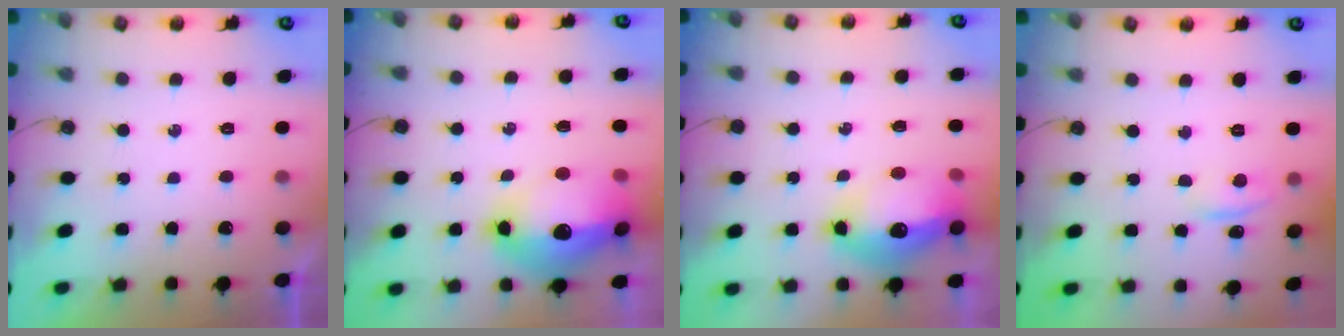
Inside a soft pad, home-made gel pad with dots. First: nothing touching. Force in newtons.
{"total": 24.4, "press": 20.8, "slide": 12.8}
{"total": 15.3, "press": 15.2, "slide": 1.3}
{"total": 3.1, "press": 3.0, "slide": 0.5}